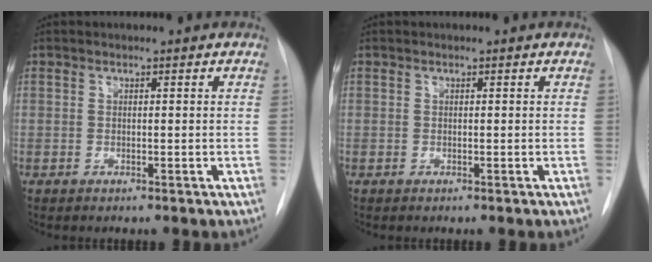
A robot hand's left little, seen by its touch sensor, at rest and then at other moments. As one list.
[{"total": 0.0}]